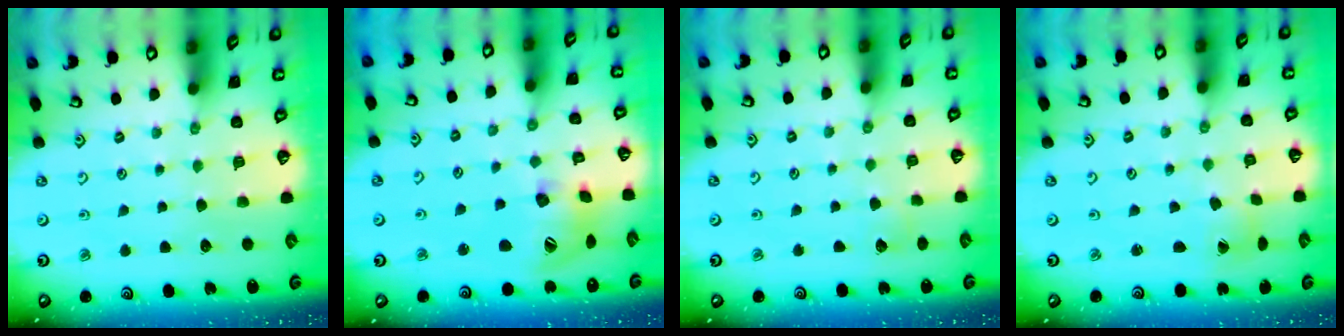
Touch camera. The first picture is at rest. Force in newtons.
{"total": 14.8, "press": 14.7, "slide": 1.8}
{"total": 2.7, "press": 2.7, "slide": 0.3}
{"total": 0.6, "press": 0.6, "slide": 0.2}